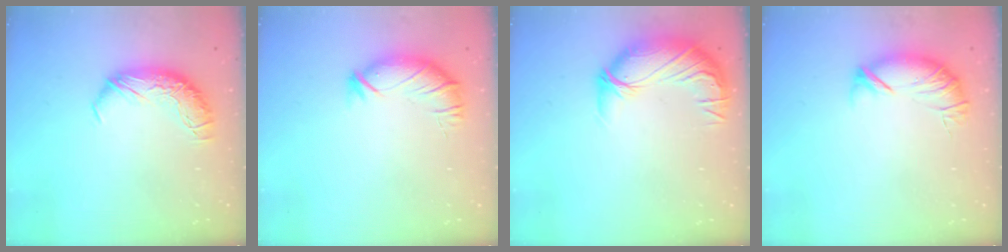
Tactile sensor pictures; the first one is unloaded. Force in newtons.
{"total": 3.1, "press": 2.5, "slide": 1.9}
{"total": 2.8, "press": 0.0, "slide": 2.8}
{"total": 4.3, "press": 3.8, "slide": 1.9}